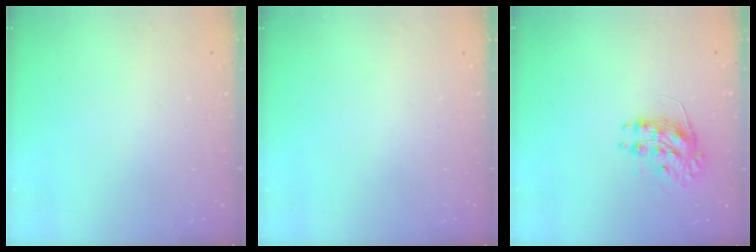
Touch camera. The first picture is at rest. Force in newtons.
{"total": 0.0}
{"total": 8.7, "press": 8.7, "slide": 0.8}